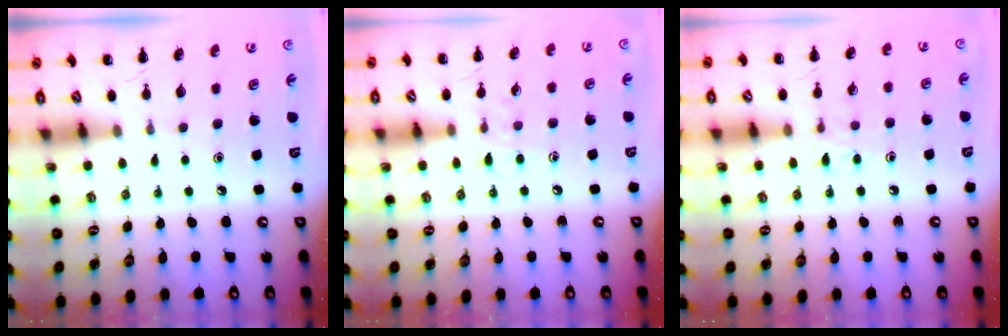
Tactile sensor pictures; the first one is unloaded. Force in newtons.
{"total": 6.1, "press": 5.7, "slide": 2.1}
{"total": 7.7, "press": 7.5, "slide": 1.4}